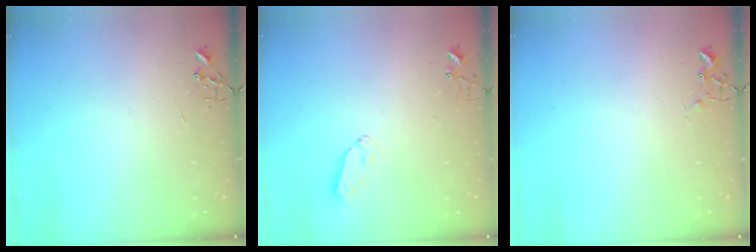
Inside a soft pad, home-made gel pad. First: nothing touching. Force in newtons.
{"total": 3.7, "press": 3.6, "slide": 0.5}
{"total": 5.4, "press": 5.3, "slide": 0.8}